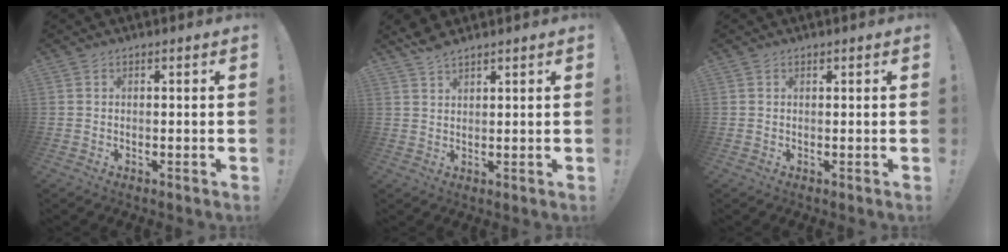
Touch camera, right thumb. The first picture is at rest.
{"total": 3.6, "force": [3.2, 0.8, 1.6], "torque": [-0.033, -0.017, 0.059]}
{"total": 0.0}